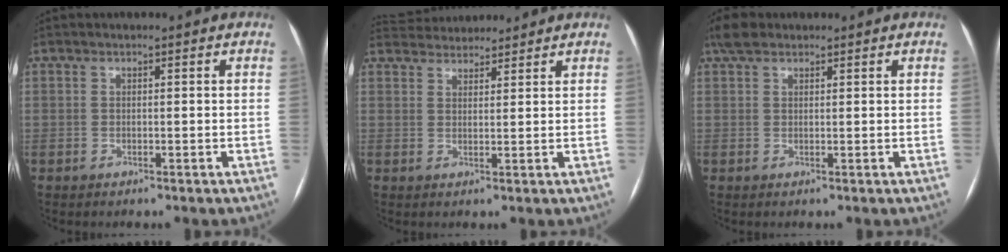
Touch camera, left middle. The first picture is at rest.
{"total": 6.8, "force": [6.5, 1.6, 1.0], "torque": [-0.020, 0.030, 0.101]}
{"total": 2.9, "force": [2.2, 1.4, 1.3], "torque": [-0.032, 0.022, 0.041]}